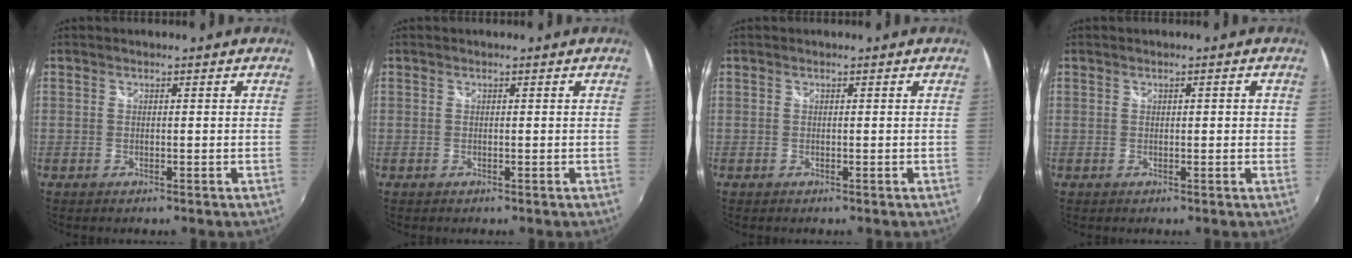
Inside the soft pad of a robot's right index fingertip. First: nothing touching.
{"total": 0.0}
{"total": 0.0}
{"total": 1.7, "force": [0.3, 0.8, 1.5], "torque": [-0.018, 0.005, 0.005]}